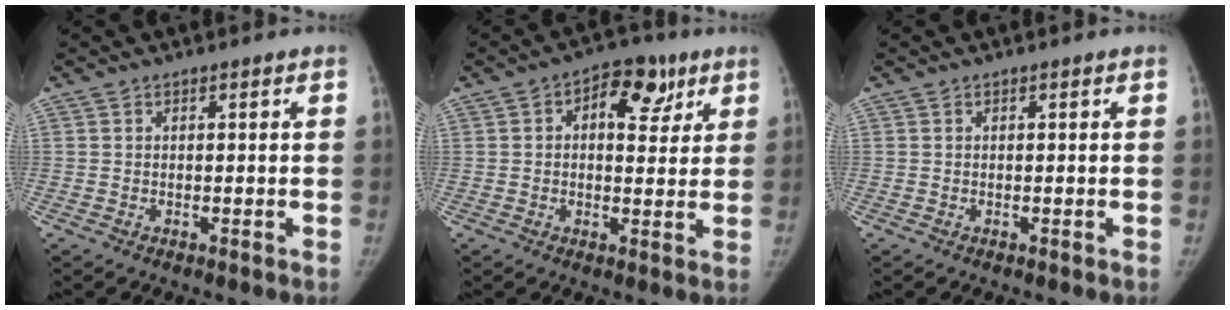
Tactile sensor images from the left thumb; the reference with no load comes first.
{"total": 9.4, "force": [3.7, 5.7, 6.4], "torque": [-0.051, 0.002, 0.046]}
{"total": 0.0}